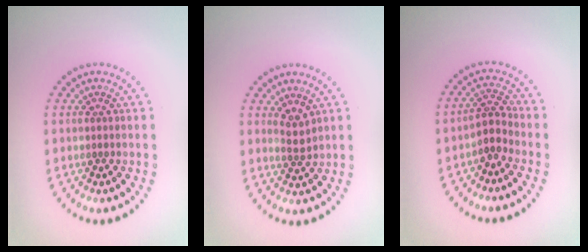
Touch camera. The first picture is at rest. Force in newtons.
{"total": 1.7, "press": 1.2, "slide": 1.1}
{"total": 2.2, "press": 1.6, "slide": 1.4}